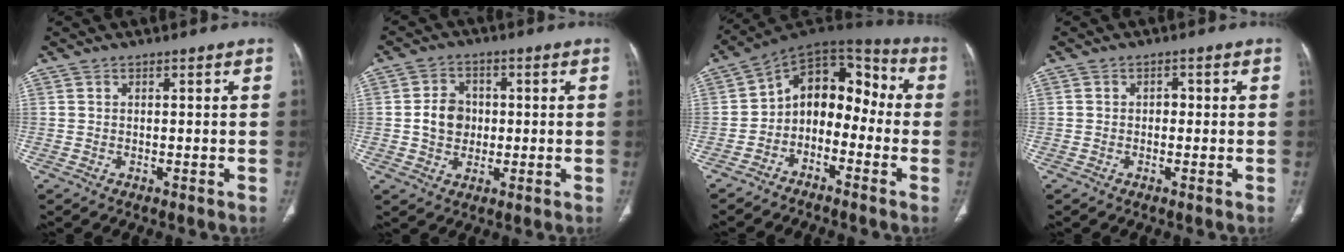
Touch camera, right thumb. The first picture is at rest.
{"total": 6.5, "force": [0.0, 5.5, 3.5], "torque": [-0.037, 0.008, -0.003]}
{"total": 13.0, "force": [-3.3, 9.2, 8.6], "torque": [-0.090, 0.084, -0.070]}
{"total": 1.3, "force": [-0.2, 1.0, 0.7], "torque": [-0.003, 0.005, -0.008]}